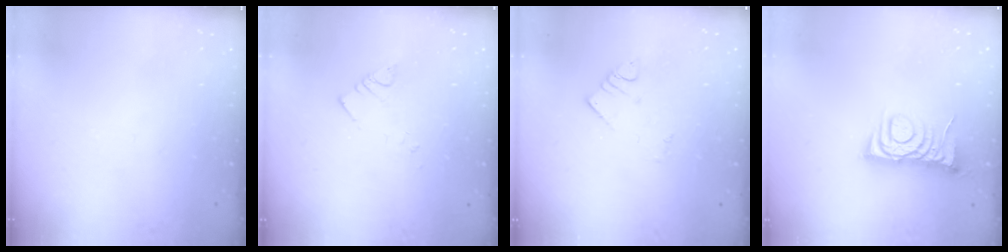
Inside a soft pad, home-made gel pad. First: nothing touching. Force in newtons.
{"total": 2.5, "press": 2.5, "slide": 0.3}
{"total": 2.7, "press": 2.7, "slide": 0.4}
{"total": 7.1, "press": 7.1, "slide": 0.9}